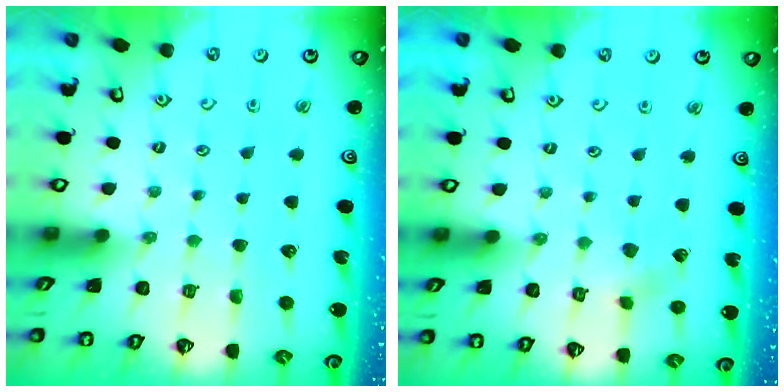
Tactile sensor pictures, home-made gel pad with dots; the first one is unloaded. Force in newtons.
{"total": 2.9, "press": 2.8, "slide": 0.8}